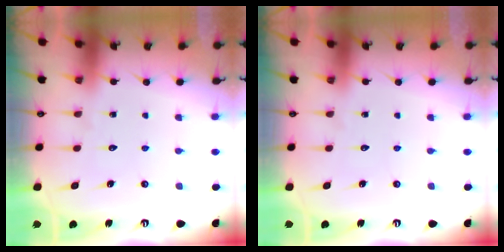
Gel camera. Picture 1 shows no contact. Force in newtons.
{"total": 0.0}